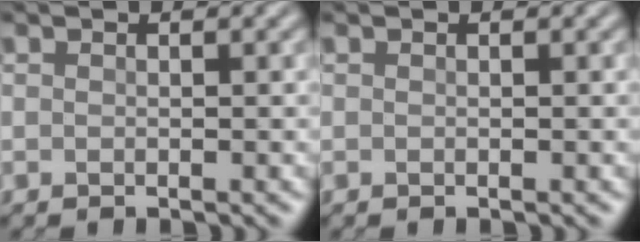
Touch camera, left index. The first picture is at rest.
{"total": 0.0}